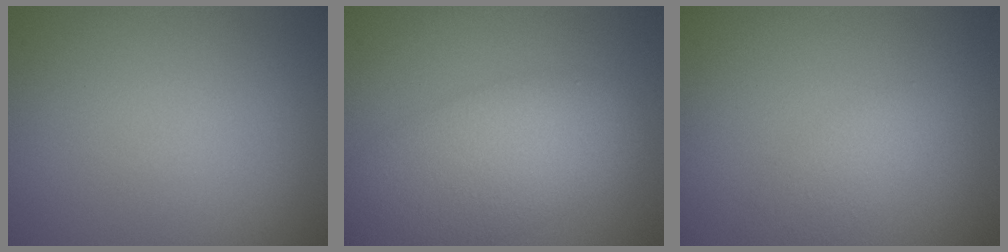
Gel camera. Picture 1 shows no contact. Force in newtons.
{"total": 7.0, "press": 7.0, "slide": 0.4}
{"total": 2.0, "press": 2.0, "slide": 0.1}